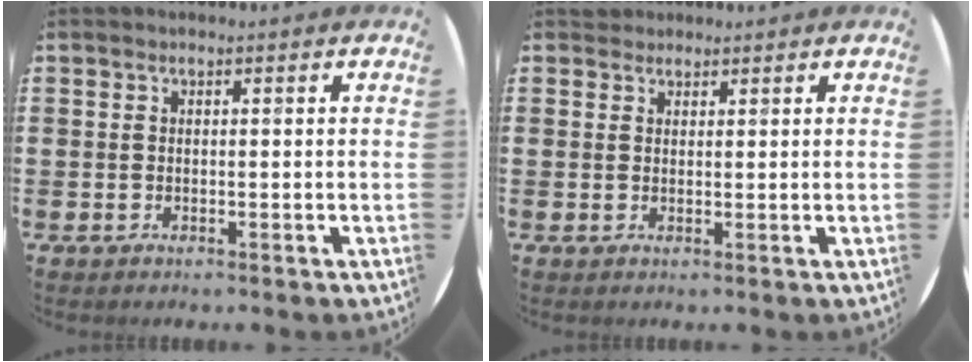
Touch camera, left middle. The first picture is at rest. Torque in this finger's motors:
{"motor_torque": [0.26, -0.20, -0.01, 0.01]}